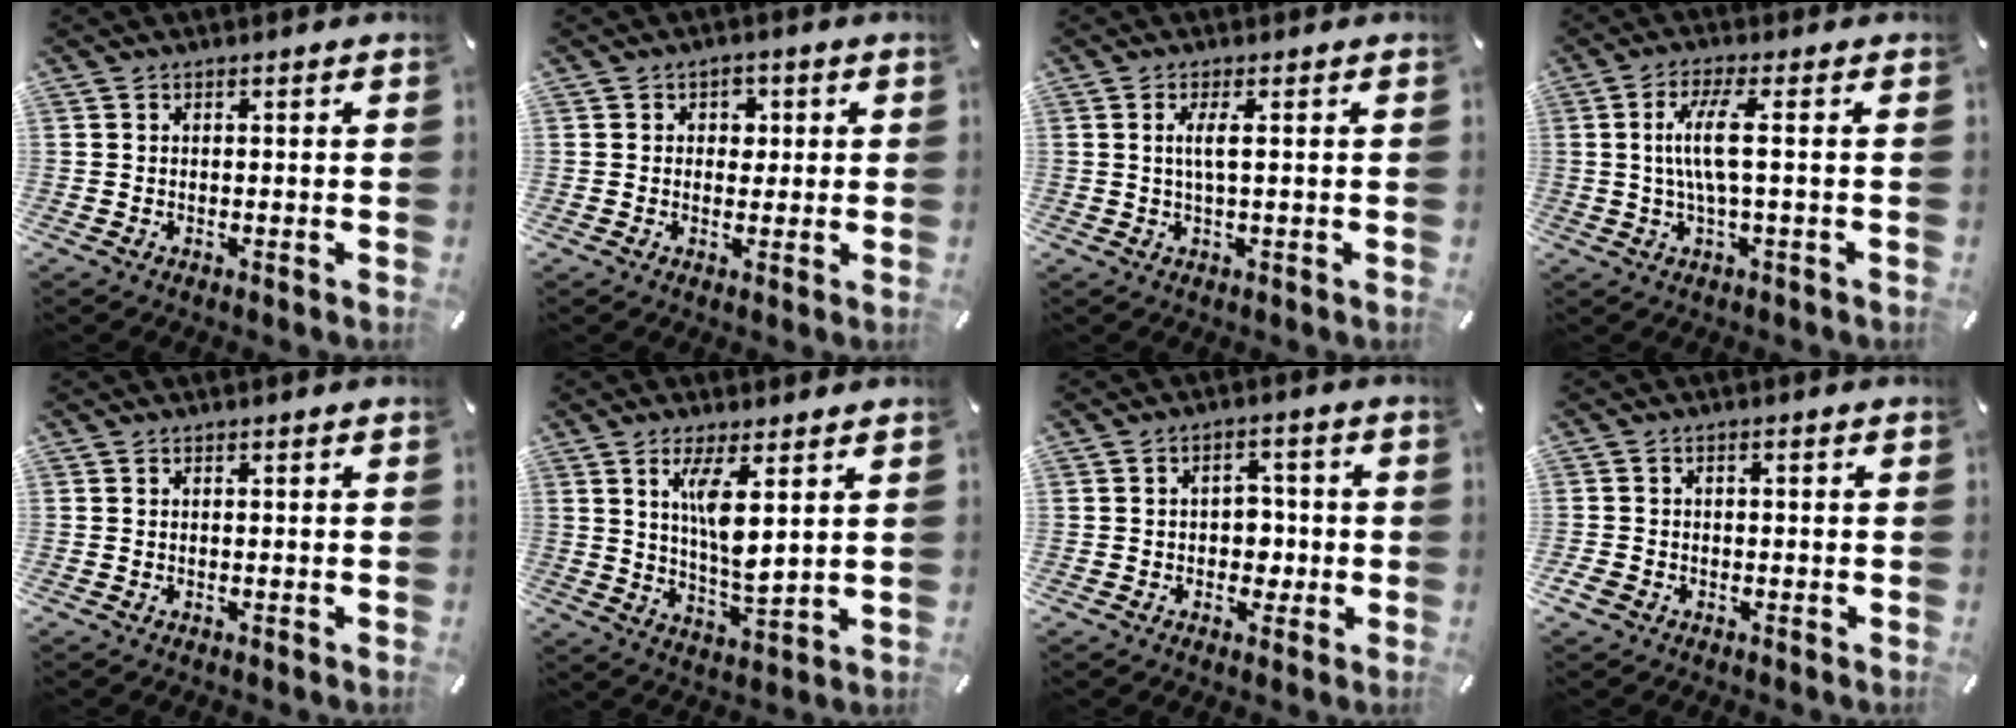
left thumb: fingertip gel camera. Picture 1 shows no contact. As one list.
[{"total": 3.1, "force": [0.4, 2.7, 1.5], "torque": [-0.009, -0.003, -0.002]}, {"total": 3.7, "force": [0.5, 0.6, 3.7], "torque": [-0.072, -0.002, 0.006]}, {"total": 7.9, "force": [0.5, 1.3, 7.8], "torque": [-0.168, -0.007, 0.000]}, {"total": 0.0}, {"total": 9.0, "force": [3.5, 2.4, 7.9], "torque": [-0.153, -0.019, 0.057]}, {"total": 5.4, "force": [-0.6, 4.4, 3.1], "torque": [-0.038, 0.003, -0.015]}, {"total": 2.3, "force": [-1.1, 1.7, 1.0], "torque": [-0.023, 0.002, -0.024]}]